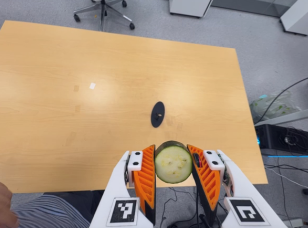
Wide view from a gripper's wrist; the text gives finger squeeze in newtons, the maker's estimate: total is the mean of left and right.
{"total": 8.6, "left": 7.5, "right": 9.8}